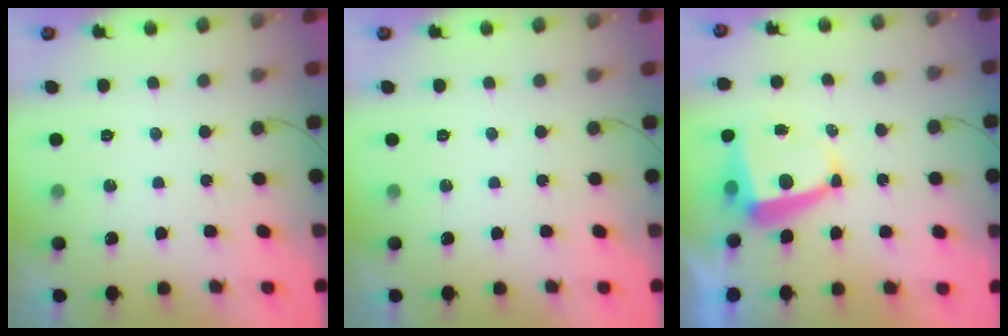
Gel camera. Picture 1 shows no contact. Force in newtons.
{"total": 0.0}
{"total": 5.3, "press": 5.2, "slide": 0.7}